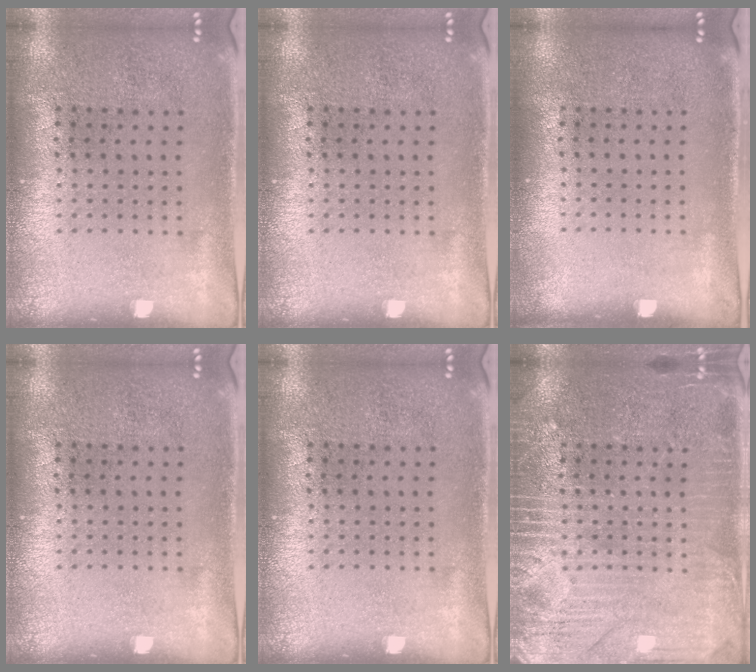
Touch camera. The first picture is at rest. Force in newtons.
{"total": 0.0}
{"total": 0.0}
{"total": 0.0}
{"total": 0.0}
{"total": 4.7, "press": 4.6, "slide": 0.6}